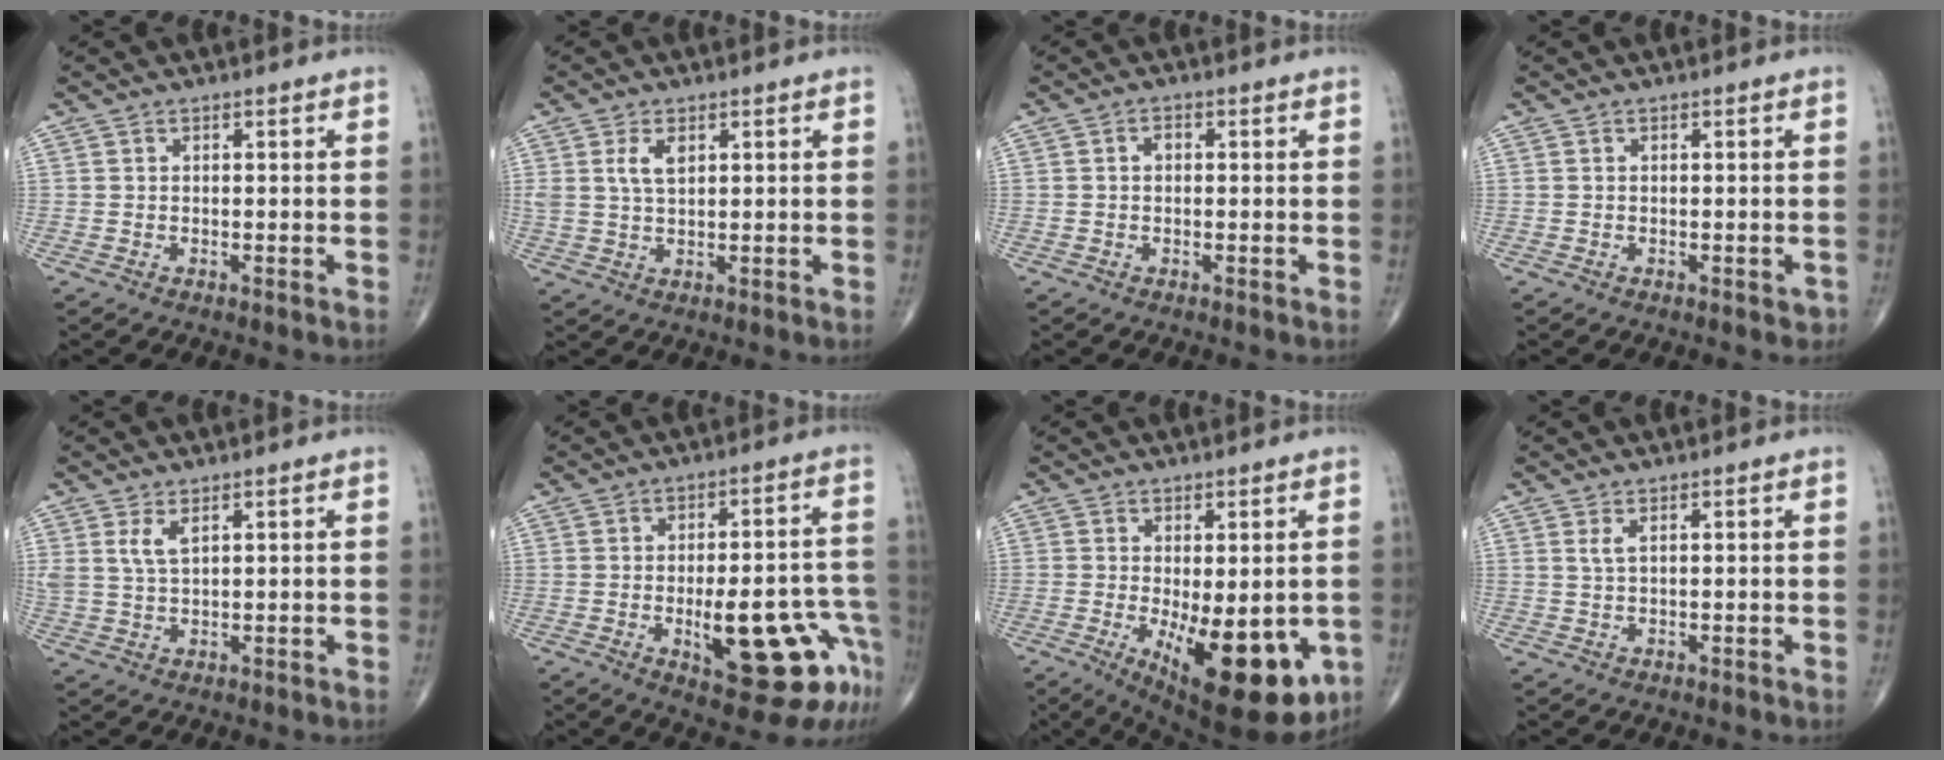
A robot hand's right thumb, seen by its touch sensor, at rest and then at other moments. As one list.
[{"total": 4.2, "force": [1.6, 2.2, 3.2], "torque": [-0.060, -0.003, 0.035]}, {"total": 1.5, "force": [0.0, 1.0, 1.0], "torque": [-0.012, 0.006, -0.002]}, {"total": 1.0, "force": [-0.5, 0.6, 0.6], "torque": [0.001, 0.001, -0.006]}, {"total": 3.6, "force": [1.7, 1.6, 2.7], "torque": [-0.053, -0.005, 0.039]}, {"total": 17.8, "force": [-6.8, 5.7, 15.4], "torque": [-0.155, 0.039, -0.074]}, {"total": 17.7, "force": [-5.2, 7.4, 15.2], "torque": [-0.181, -0.022, -0.054]}, {"total": 1.4, "force": [0.7, 0.3, 1.2], "torque": [-0.030, 0.003, 0.017]}]